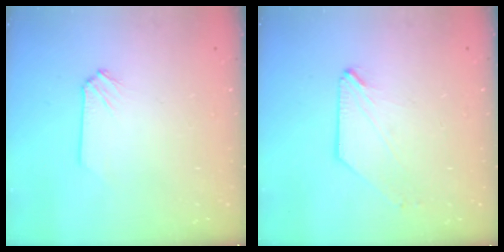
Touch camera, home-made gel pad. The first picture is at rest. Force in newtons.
{"total": 0.0}